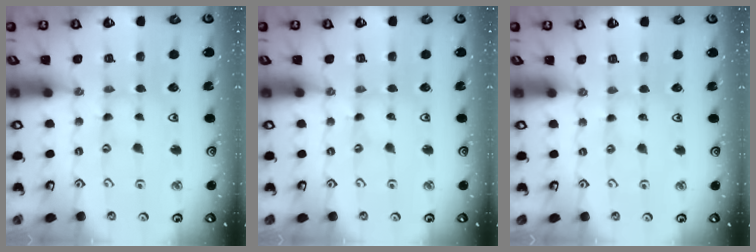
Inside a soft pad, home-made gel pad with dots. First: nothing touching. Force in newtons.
{"total": 0.0}
{"total": 0.0}